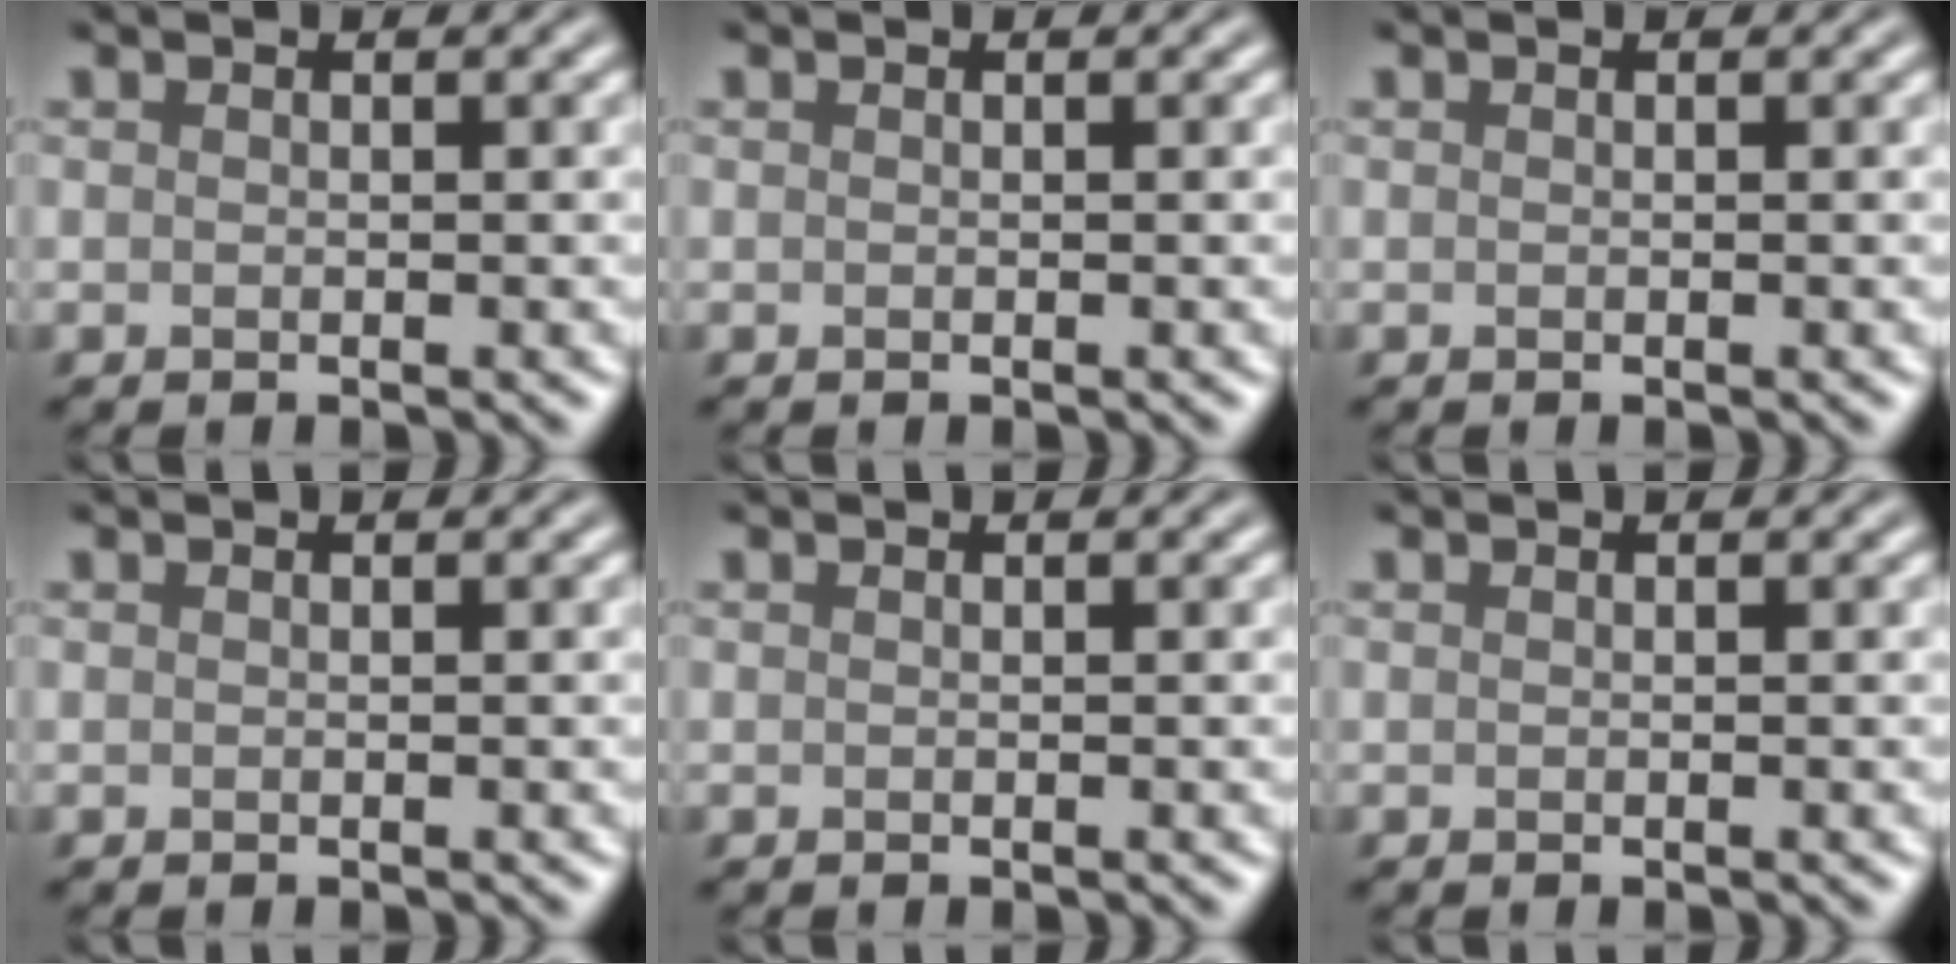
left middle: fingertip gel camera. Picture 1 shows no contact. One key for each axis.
{"total": 0.0}
{"total": 0.0}
{"total": 0.0}
{"total": 0.0}
{"total": 0.0}